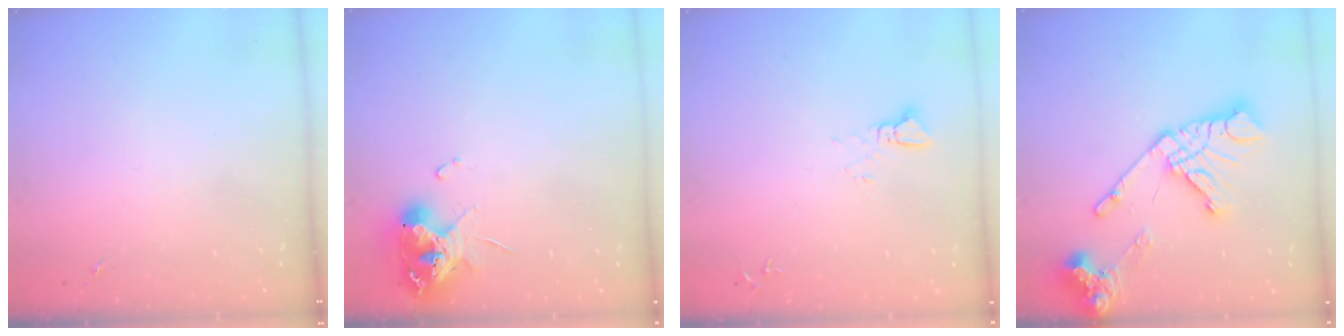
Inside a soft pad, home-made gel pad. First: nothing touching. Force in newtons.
{"total": 11.1, "press": 11.0, "slide": 1.2}
{"total": 3.7, "press": 3.7, "slide": 0.3}
{"total": 20.4, "press": 20.3, "slide": 2.5}